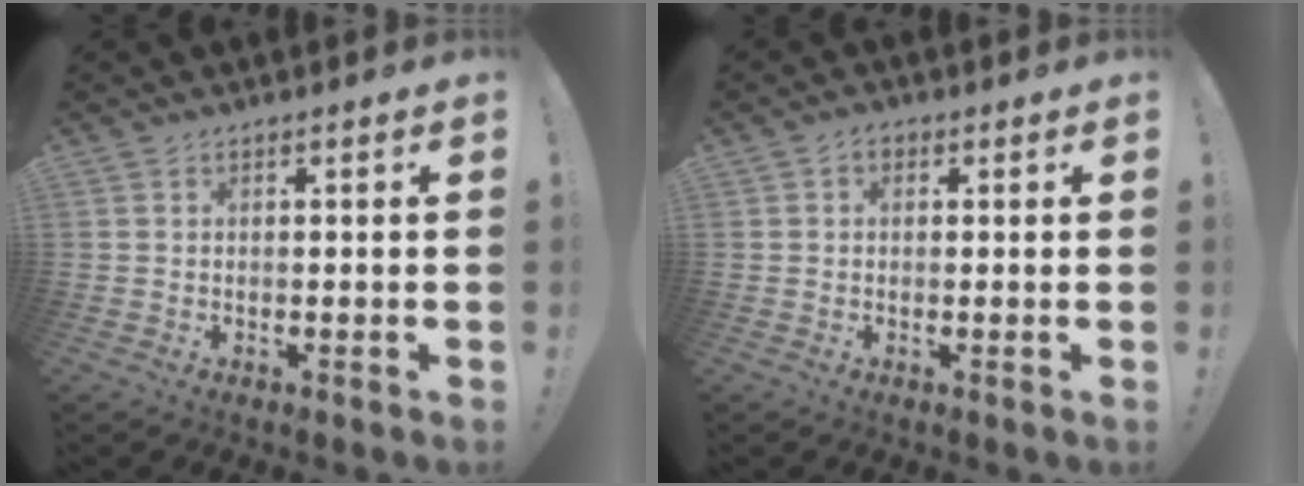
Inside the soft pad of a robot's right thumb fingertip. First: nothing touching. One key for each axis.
{"total": 1.9, "fx": 0.1, "fy": 1.5, "fz": 1.2, "tx": -0.021, "ty": 0.006, "tz": 0.001}